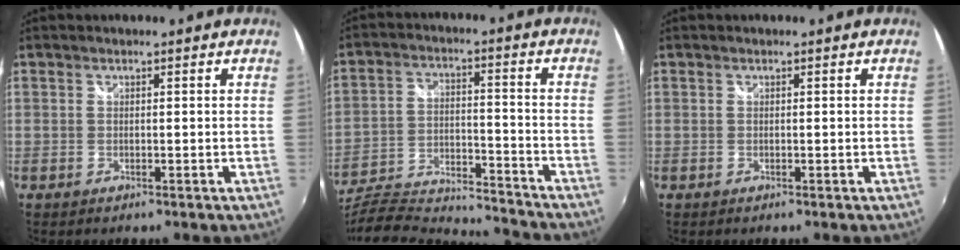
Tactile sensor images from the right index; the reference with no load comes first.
{"total": 22.1, "force": [-19.0, 5.2, 10.0], "torque": [-0.203, -0.035, -0.298]}
{"total": 0.0}